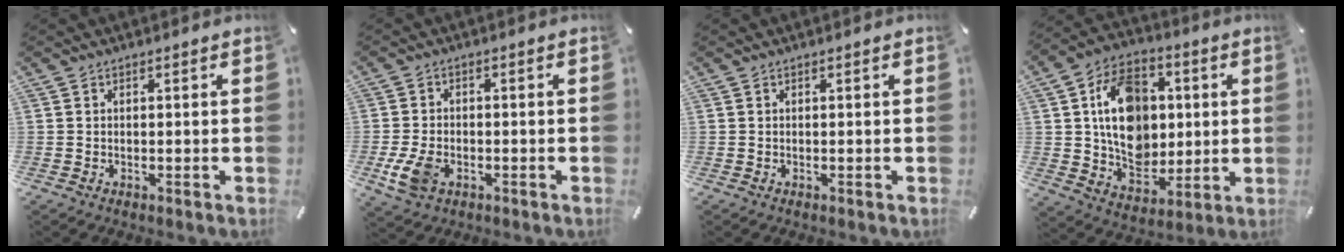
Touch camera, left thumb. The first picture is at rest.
{"total": 6.9, "force": [-2.4, 4.8, 4.4], "torque": [-0.108, 0.004, -0.045]}
{"total": 0.0}
{"total": 16.5, "force": [1.8, 13.5, 9.4], "torque": [-0.145, 0.010, 0.040]}